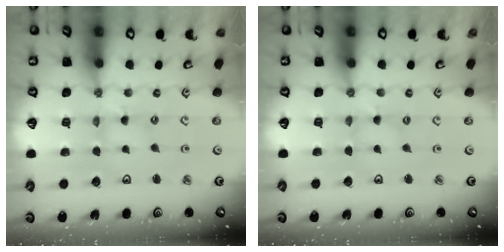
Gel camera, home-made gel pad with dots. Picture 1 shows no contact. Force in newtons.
{"total": 0.0}